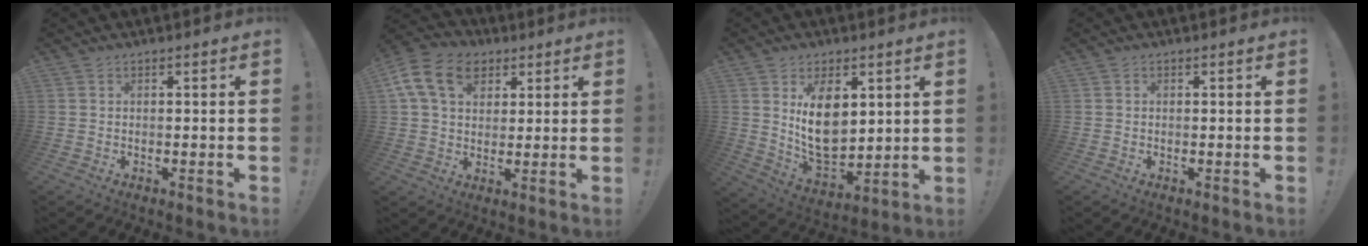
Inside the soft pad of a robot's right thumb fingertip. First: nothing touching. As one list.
[{"total": 15.2, "force": [5.8, 11.1, 8.6], "torque": [-0.135, -0.018, 0.112]}, {"total": 14.1, "force": [4.5, 9.2, 9.8], "torque": [-0.161, -0.038, 0.084]}, {"total": 0.0}]